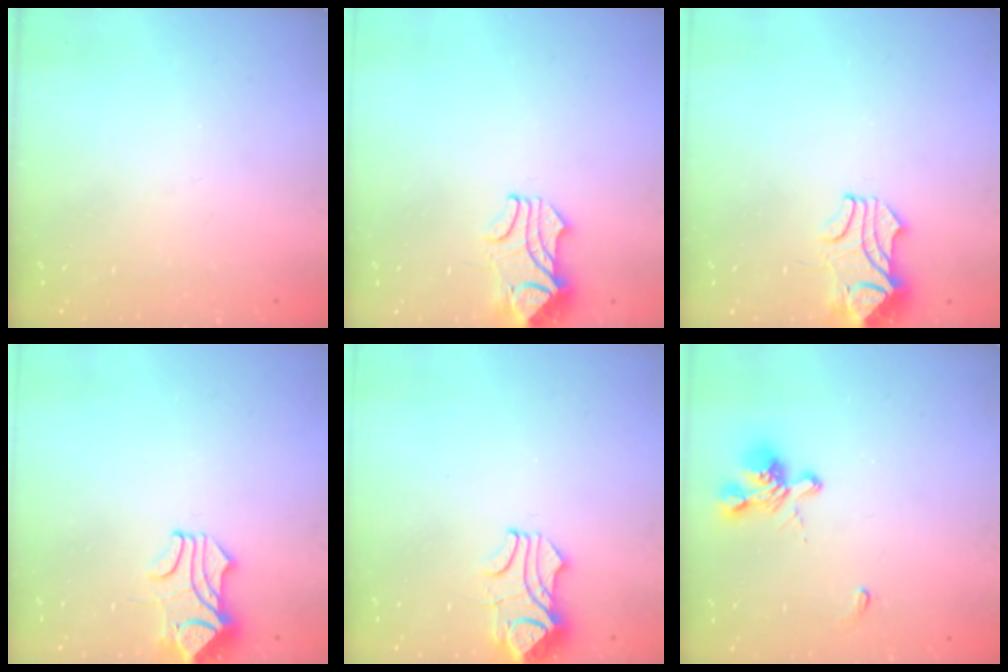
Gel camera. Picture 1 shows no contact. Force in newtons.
{"total": 2.1, "press": 1.9, "slide": 0.8}
{"total": 2.1, "press": 1.9, "slide": 0.9}
{"total": 1.8, "press": 1.4, "slide": 1.1}
{"total": 3.5, "press": 3.3, "slide": 0.9}
{"total": 1.9, "press": 1.5, "slide": 1.1}